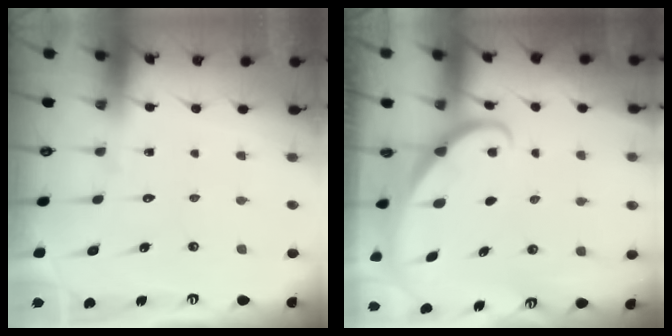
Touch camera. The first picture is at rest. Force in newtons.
{"total": 1.6, "press": 1.6, "slide": 0.1}